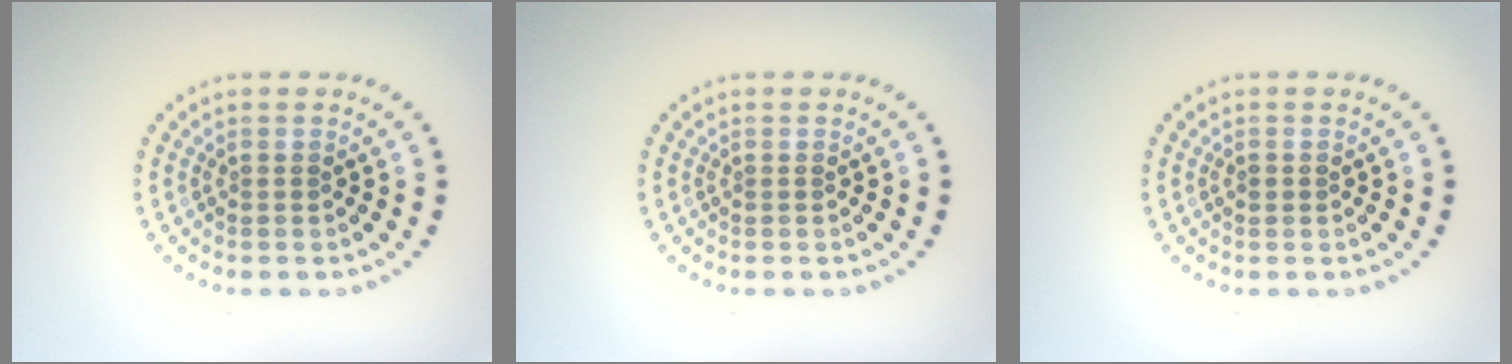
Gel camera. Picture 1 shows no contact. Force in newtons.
{"total": 0.0}
{"total": 0.7, "press": 0.7, "slide": 0.0}